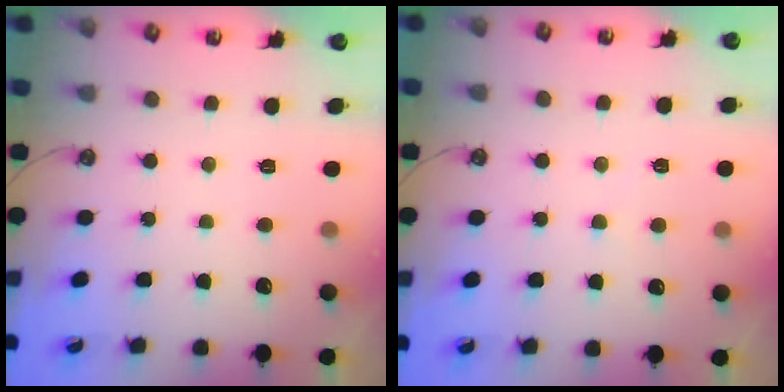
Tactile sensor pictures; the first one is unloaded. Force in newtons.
{"total": 1.5, "press": 1.4, "slide": 0.3}